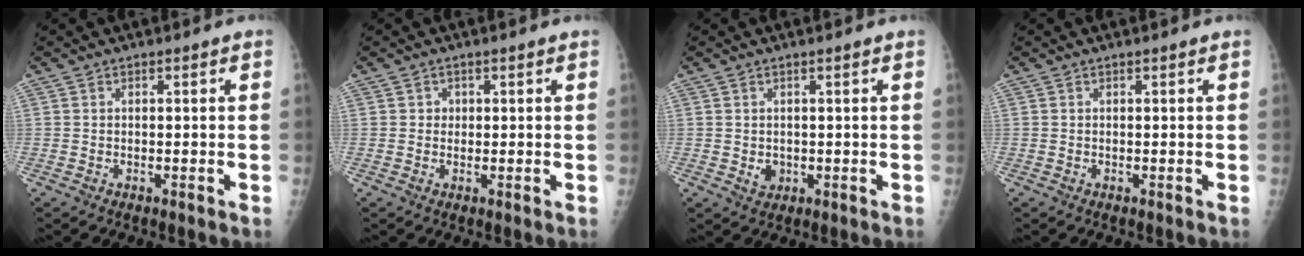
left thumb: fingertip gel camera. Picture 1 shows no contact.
{"total": 1.1, "force": [0.3, 1.0, 0.2], "torque": [0.007, 0.001, 0.004]}
{"total": 1.9, "force": [0.3, 1.4, 1.2], "torque": [-0.013, -0.005, 0.013]}
{"total": 0.0}